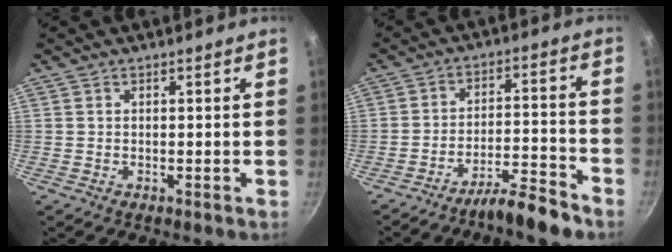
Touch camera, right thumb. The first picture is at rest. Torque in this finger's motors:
{"motor_torque": [2.26, 0.55, -0.04, -0.15, 0.00]}